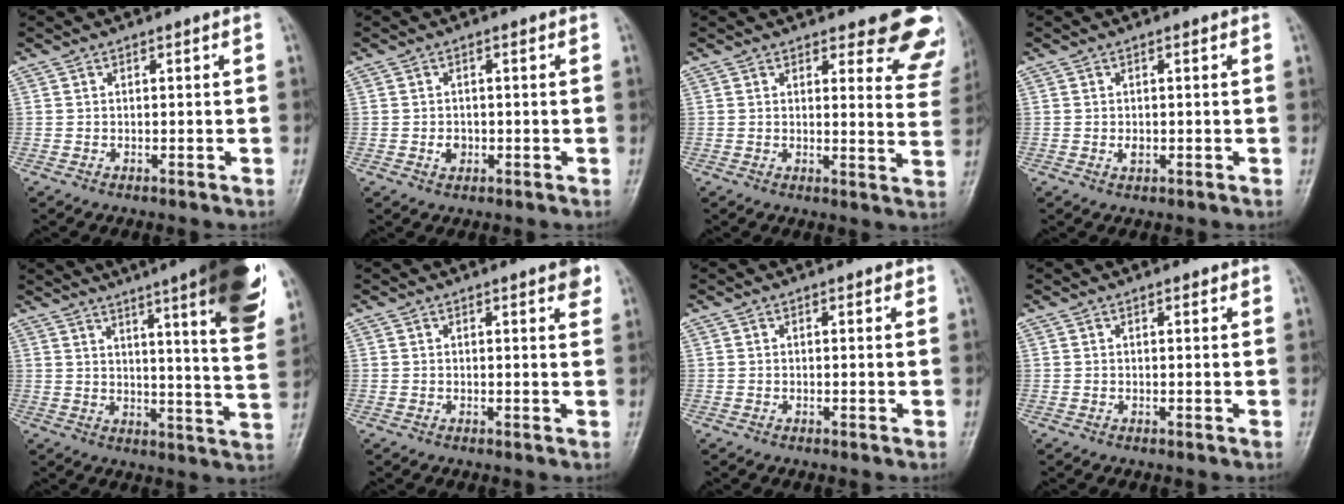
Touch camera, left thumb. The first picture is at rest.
{"total": 2.0, "force": [-0.4, 1.7, 1.1], "torque": [-0.006, 0.003, -0.006]}
{"total": 12.0, "force": [9.7, 4.1, 5.7], "torque": [-0.012, -0.058, 0.084]}
{"total": 1.7, "force": [0.0, 1.1, 1.3], "torque": [-0.014, -0.001, 0.002]}
{"total": 26.1, "force": [15.5, 3.6, 20.7], "torque": [-0.245, -0.045, 0.197]}
{"total": 3.2, "force": [1.8, 0.8, 2.6], "torque": [-0.024, -0.005, 0.018]}
{"total": 1.1, "force": [0.7, 0.6, 0.7], "torque": [-0.006, -0.001, 0.005]}
{"total": 1.1, "force": [0.7, 0.5, 0.6], "torque": [-0.006, -0.002, 0.008]}